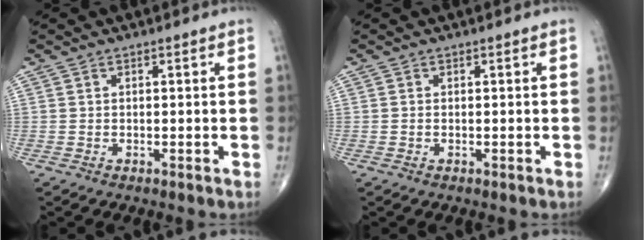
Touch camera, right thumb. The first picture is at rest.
{"total": 0.0}